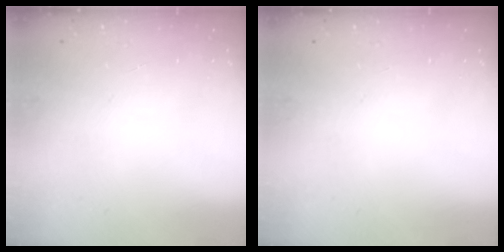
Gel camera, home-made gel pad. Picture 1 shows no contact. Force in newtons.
{"total": 0.0}